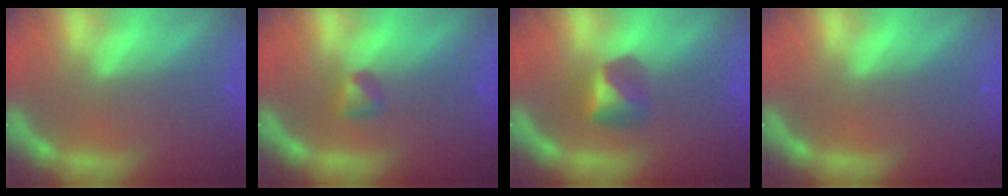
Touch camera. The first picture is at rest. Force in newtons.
{"total": 1.4}
{"total": 2.9}
{"total": 0.0}